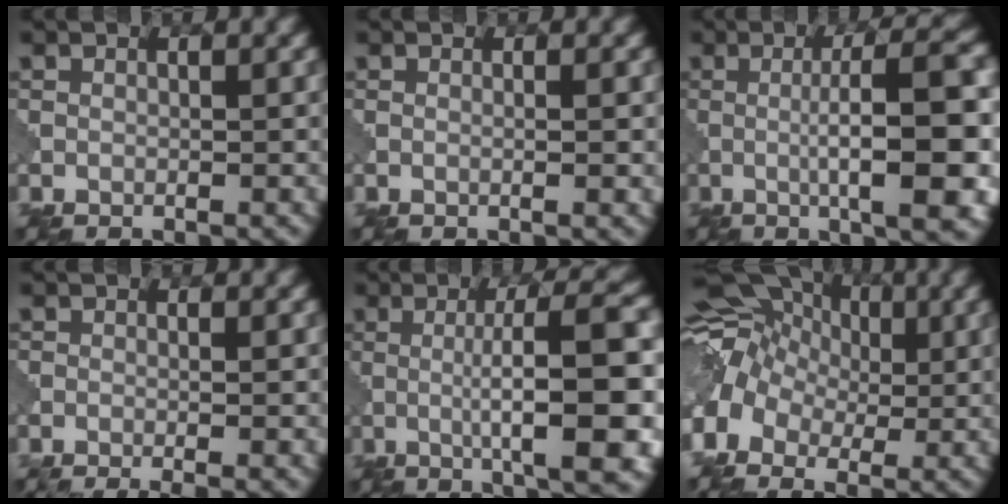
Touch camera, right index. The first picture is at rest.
{"total": 1.7, "force": [0.0, 0.7, 1.5], "torque": [0.002, 0.012, -0.014]}
{"total": 9.9, "force": [-0.9, 2.0, 9.6], "torque": [-0.111, 0.007, -0.014]}
{"total": 3.4, "force": [-1.1, 1.6, 2.8], "torque": [-0.012, -0.001, -0.019]}
{"total": 11.1, "force": [-1.0, 2.3, 10.8], "torque": [-0.127, 0.010, -0.015]}
{"total": 9.3, "force": [0.0, 8.0, 4.8], "torque": [-0.110, 0.026, -0.033]}